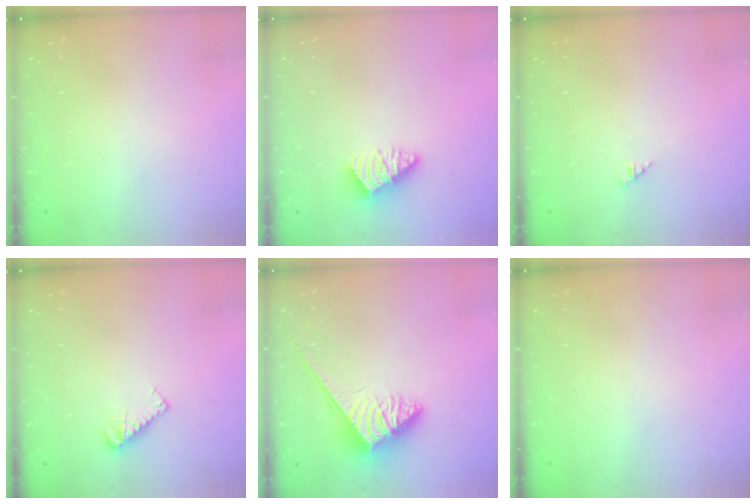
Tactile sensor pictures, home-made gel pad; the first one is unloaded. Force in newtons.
{"total": 2.4, "press": 2.4, "slide": 0.4}
{"total": 2.0, "press": 2.0, "slide": 0.4}
{"total": 5.0, "press": 5.0, "slide": 0.0}
{"total": 3.6, "press": 3.5, "slide": 0.6}
{"total": 0.0}